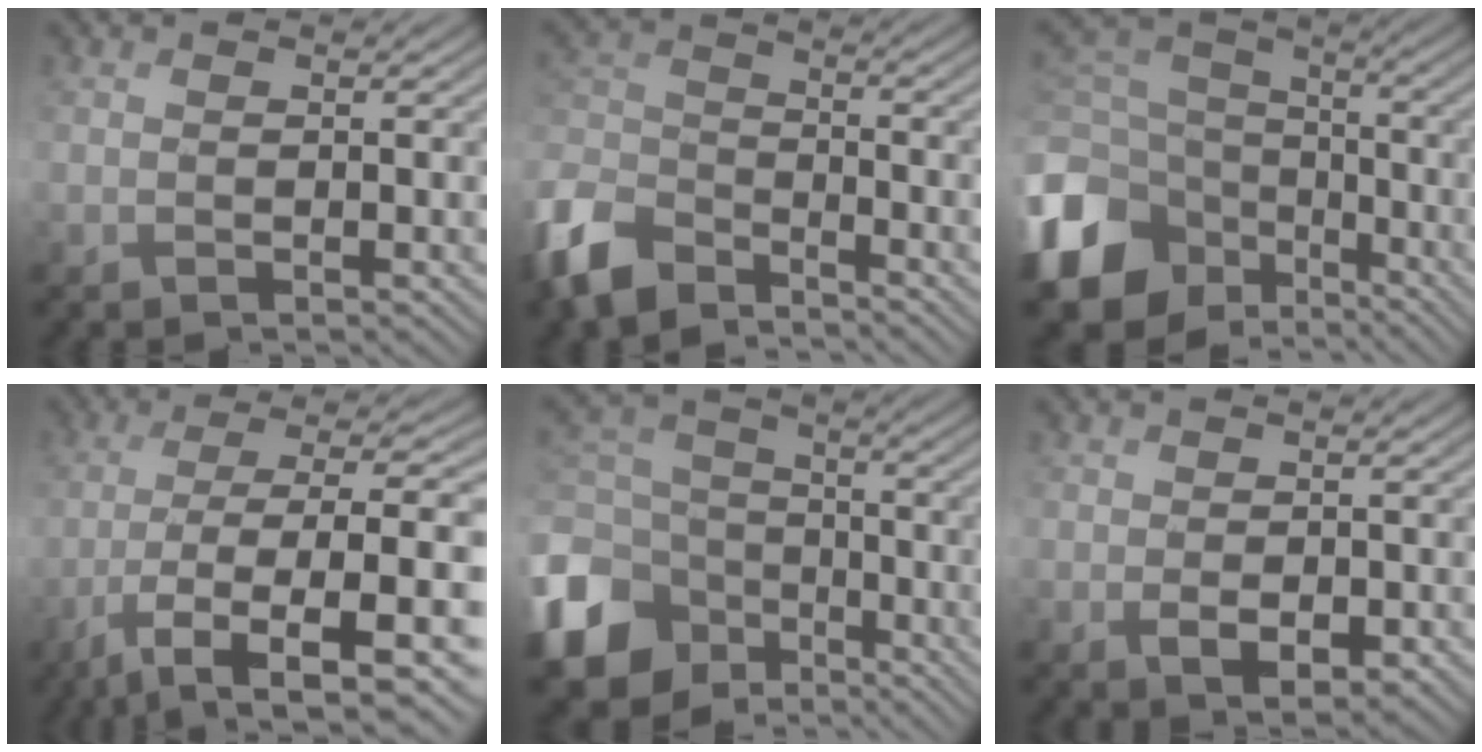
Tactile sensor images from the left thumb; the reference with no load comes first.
{"total": 9.5, "force": [-7.5, 4.1, 4.0], "torque": [-0.110, -0.012, -0.171]}
{"total": 15.6, "force": [-6.7, 11.9, 7.6], "torque": [-0.254, -0.041, -0.109]}
{"total": 12.4, "force": [-3.1, 4.6, 11.1], "torque": [-0.211, -0.019, -0.037]}
{"total": 14.2, "force": [-7.1, 10.8, 5.9], "torque": [-0.210, -0.033, -0.132]}
{"total": 3.4, "force": [-0.9, 2.2, 2.4], "torque": [-0.042, -0.012, -0.009]}